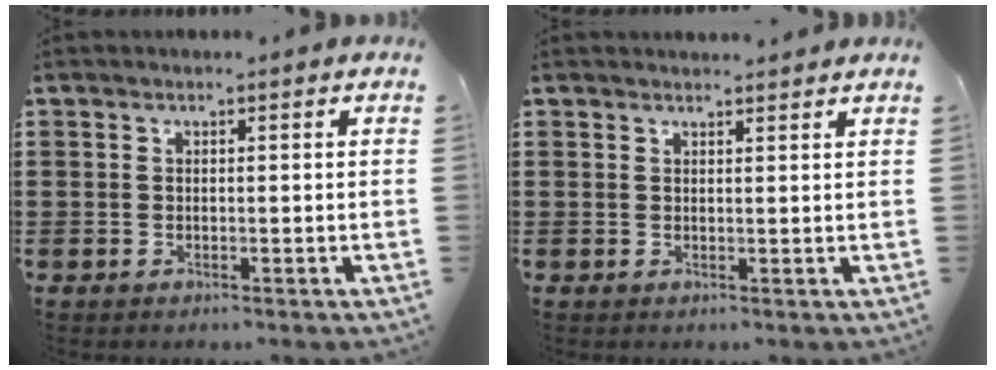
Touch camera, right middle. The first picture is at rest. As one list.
[{"total": 1.3, "force": [1.3, 0.0, 0.1], "torque": [0.003, -0.003, 0.023]}]